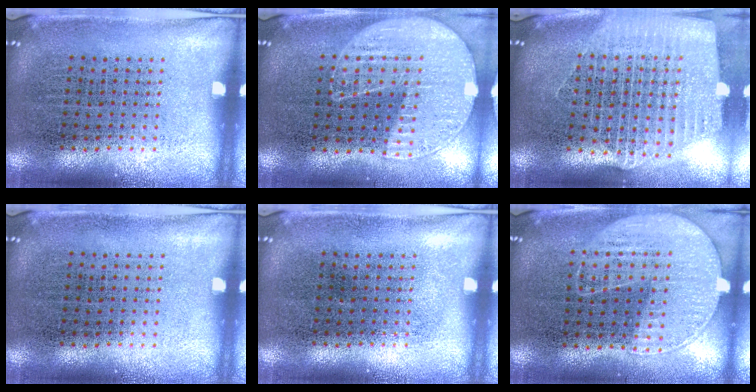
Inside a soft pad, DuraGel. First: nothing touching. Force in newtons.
{"total": 1.1, "press": 1.1, "slide": 0.4}
{"total": 2.7, "press": 2.3, "slide": 1.4}
{"total": 0.0}
{"total": 0.0}
{"total": 1.3, "press": 1.1, "slide": 0.6}